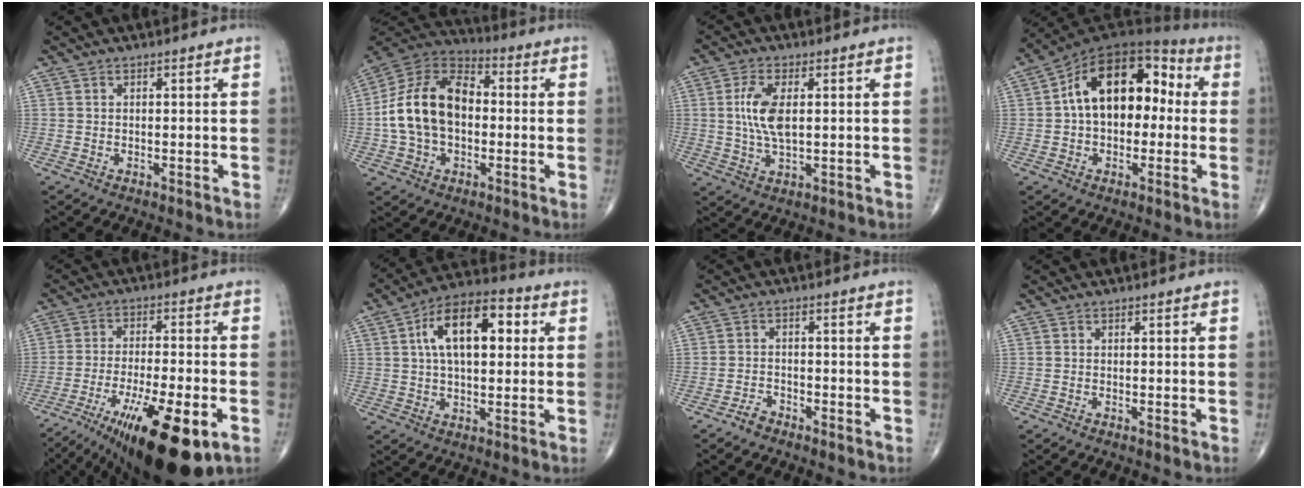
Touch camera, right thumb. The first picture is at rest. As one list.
[{"total": 16.9, "force": [-0.7, 11.4, 12.5], "torque": [-0.214, 0.035, -0.021]}, {"total": 7.7, "force": [1.0, 3.4, 6.8], "torque": [-0.144, -0.005, 0.020]}, {"total": 17.4, "force": [1.4, 11.0, 13.4], "torque": [-0.178, 0.053, 0.012]}, {"total": 19.6, "force": [-9.3, 5.6, 16.3], "torque": [-0.250, 0.006, -0.143]}, {"total": 15.2, "force": [3.5, 7.9, 12.6], "torque": [-0.190, 0.022, 0.050]}, {"total": 2.2, "force": [-1.9, 0.9, 0.6], "torque": [-0.007, 0.008, -0.037]}, {"total": 0.0}]